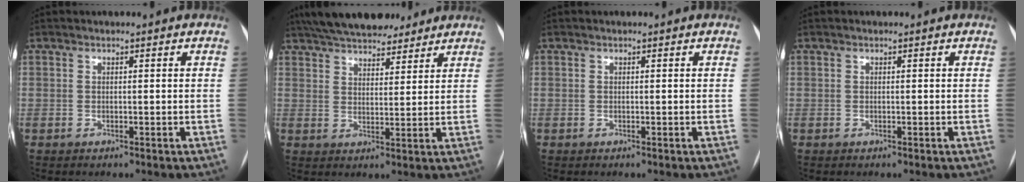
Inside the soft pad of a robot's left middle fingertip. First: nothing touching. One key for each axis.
{"total": 15.9, "fx": 13.5, "fy": 5.0, "fz": 6.8, "tx": -0.119, "ty": 0.035, "tz": 0.205}
{"total": 0.0}
{"total": 0.0}